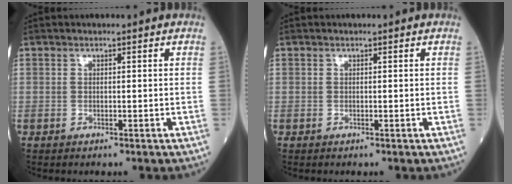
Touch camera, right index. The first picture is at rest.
{"total": 0.0}